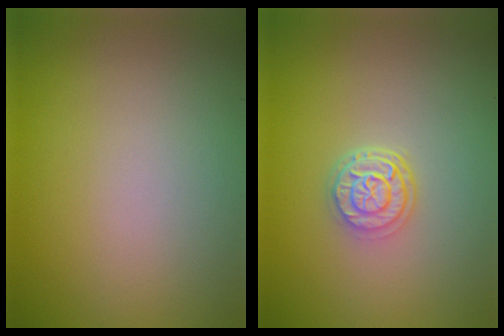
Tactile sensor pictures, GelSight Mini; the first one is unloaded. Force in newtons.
{"total": 3.1, "press": 2.5, "slide": 2.0}